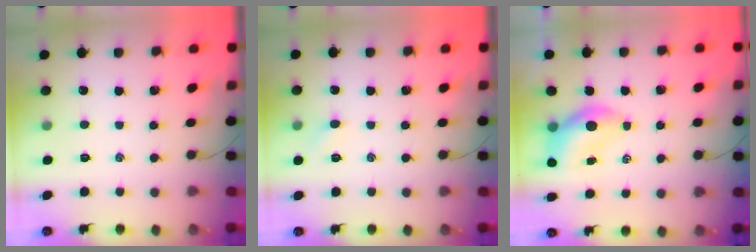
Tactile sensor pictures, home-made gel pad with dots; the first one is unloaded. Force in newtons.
{"total": 2.5, "press": 2.4, "slide": 0.7}
{"total": 6.2, "press": 6.1, "slide": 1.3}